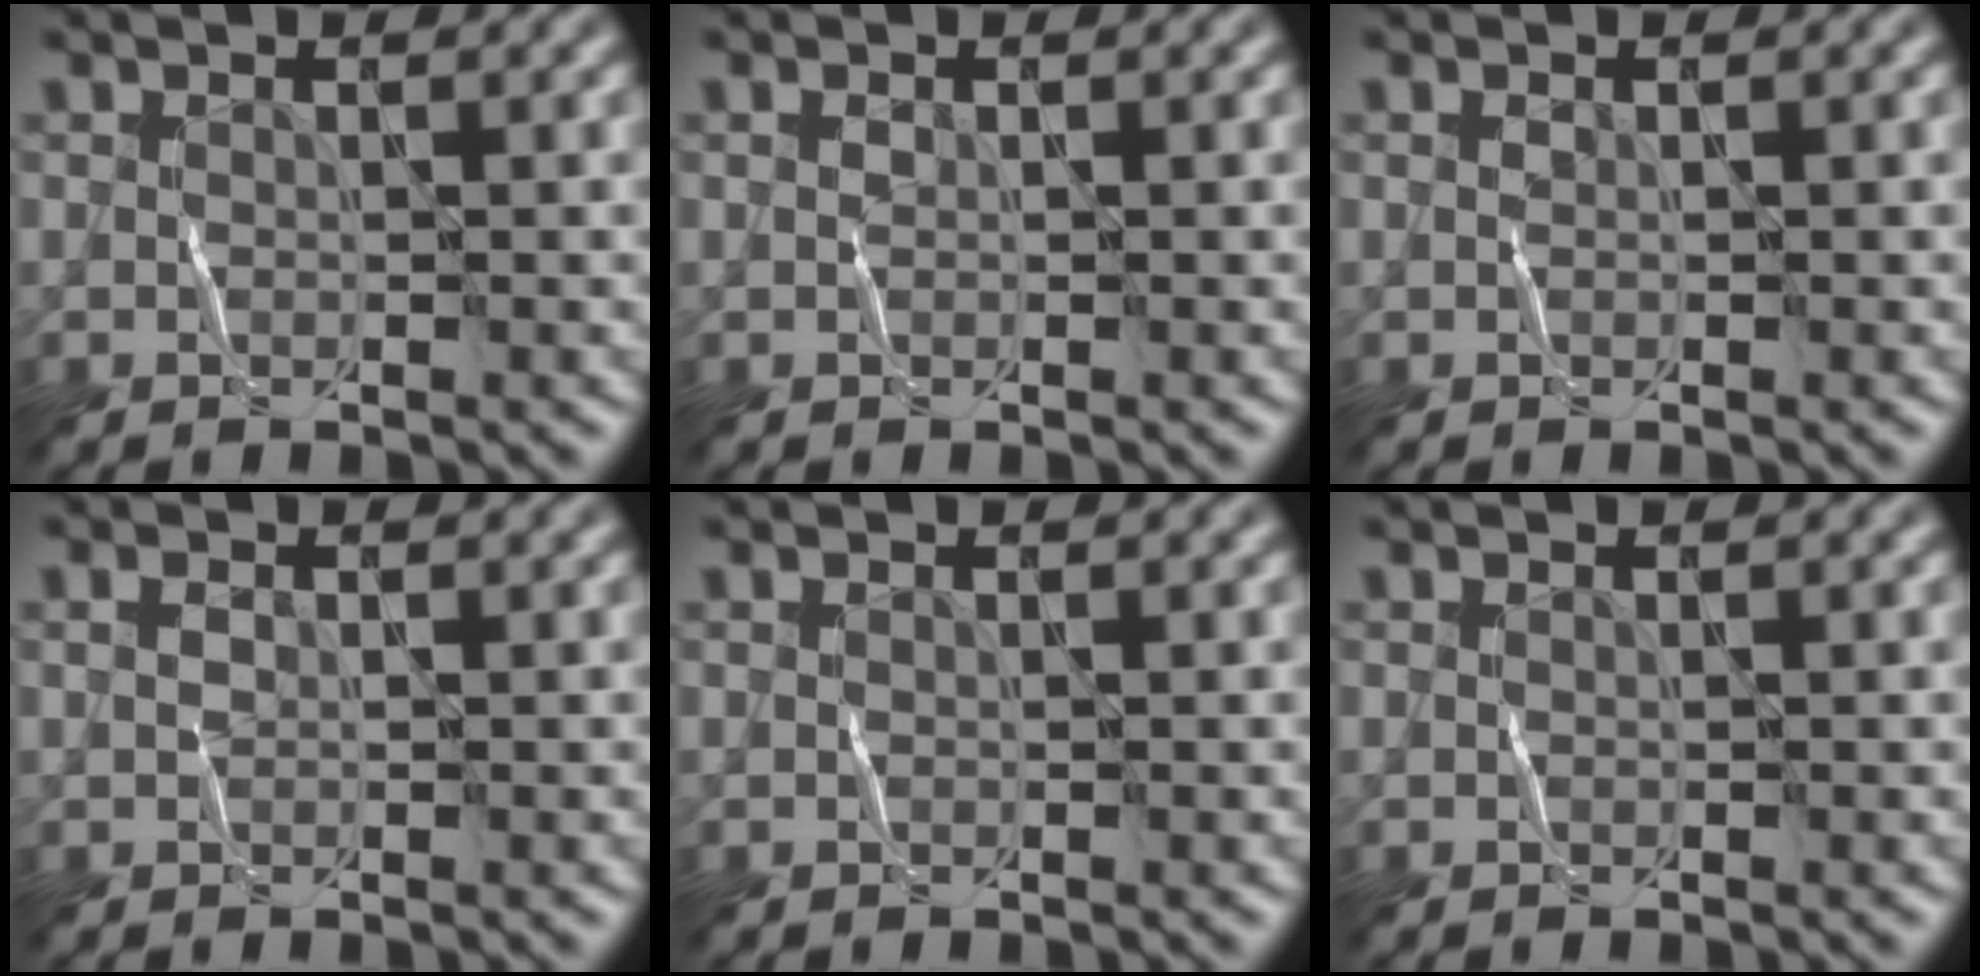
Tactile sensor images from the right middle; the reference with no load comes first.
{"total": 0.0}
{"total": 0.0}
{"total": 0.6, "force": [0.0, 0.4, 0.4], "torque": [-0.008, 0.004, -0.001]}
{"total": 0.0}
{"total": 0.0}